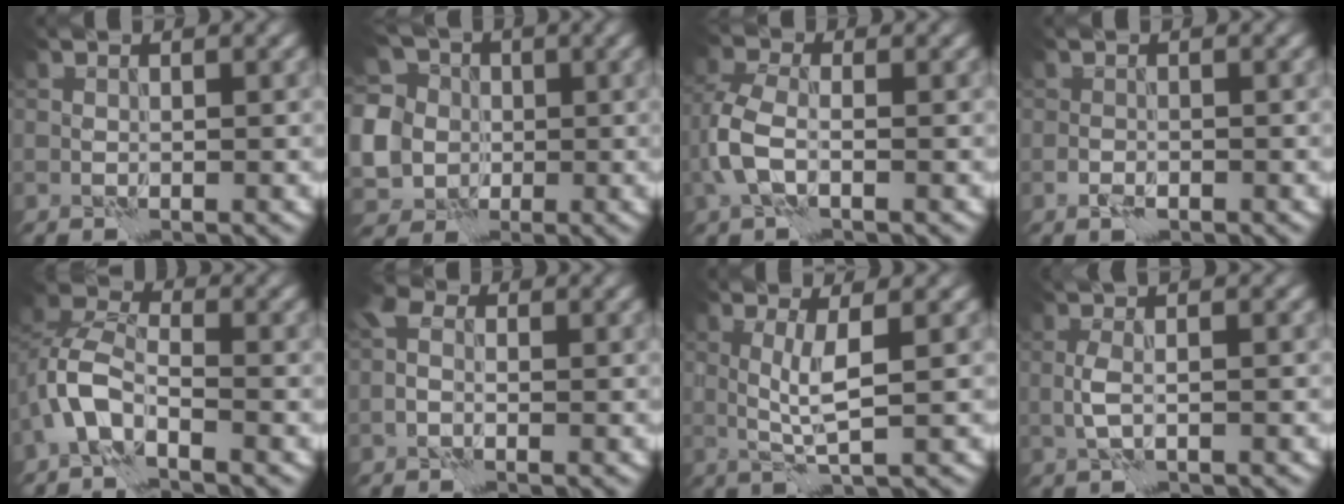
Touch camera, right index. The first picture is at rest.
{"total": 9.3, "force": [-1.2, 8.4, 3.6], "torque": [-0.102, 0.000, -0.044]}
{"total": 3.7, "force": [-1.1, 1.9, 3.0], "torque": [-0.080, 0.007, -0.033]}
{"total": 1.1, "force": [-0.6, 0.6, 0.7], "torque": [-0.017, -0.002, -0.012]}
{"total": 3.9, "force": [-2.1, 1.8, 2.7], "torque": [-0.055, 0.014, -0.050]}
{"total": 2.0, "force": [-0.3, 1.4, 1.4], "torque": [-0.031, 0.009, -0.017]}
{"total": 3.1, "force": [0.6, 0.4, 3.0], "torque": [-0.066, -0.002, 0.013]}
{"total": 1.9, "force": [0.0, 0.1, 1.8], "torque": [-0.040, 0.008, -0.002]}